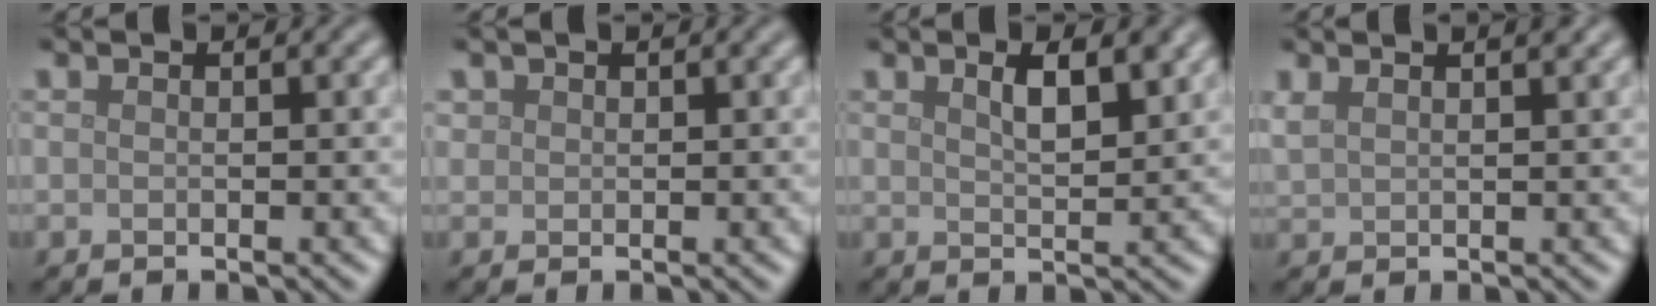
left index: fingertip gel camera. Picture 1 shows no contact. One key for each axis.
{"total": 0.8, "fx": 0.4, "fy": 0.6, "fz": 0.0, "tx": 0.003, "ty": -0.001, "tz": 0.010}
{"total": 3.0, "fx": 1.7, "fy": 0.9, "fz": 2.4, "tx": -0.039, "ty": 0.002, "tz": 0.030}
{"total": 3.1, "fx": 2.1, "fy": 1.2, "fz": 2.0, "tx": -0.031, "ty": 0.013, "tz": 0.025}